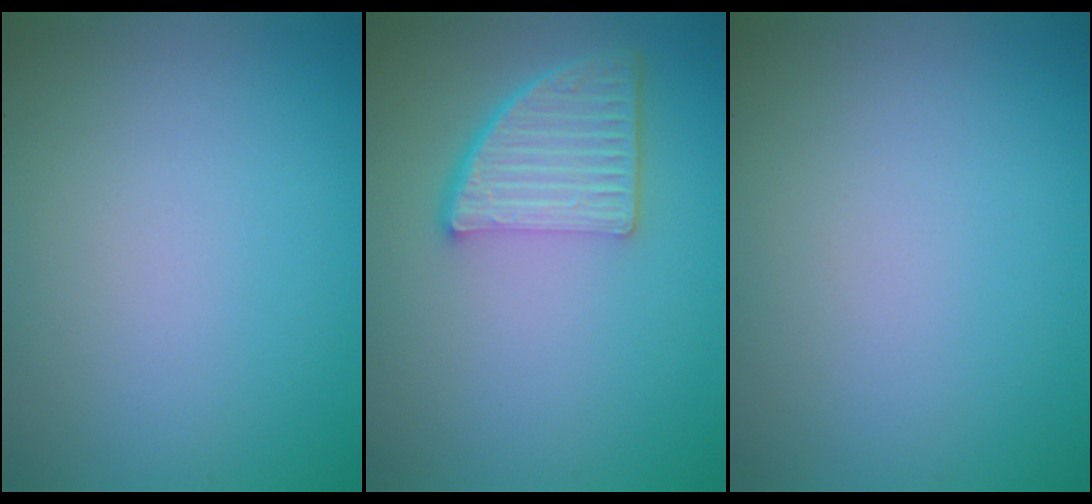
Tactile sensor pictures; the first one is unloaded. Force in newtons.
{"total": 5.1, "press": 3.7, "slide": 3.5}
{"total": 0.0}